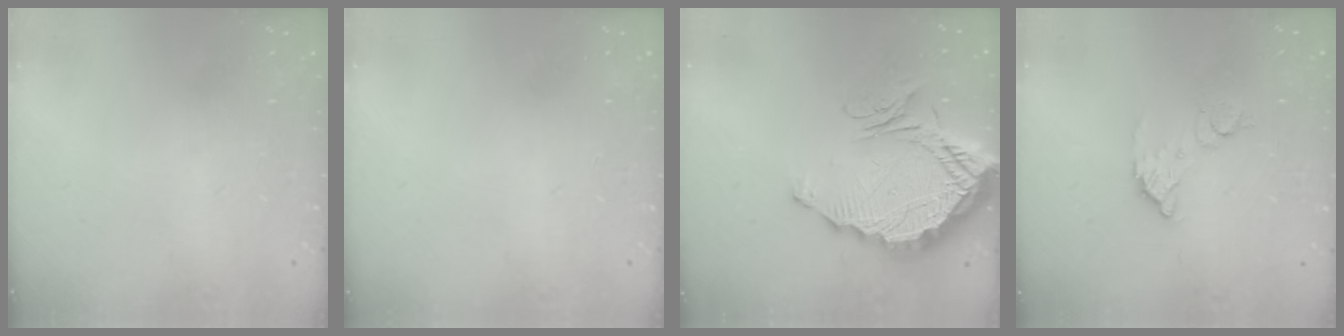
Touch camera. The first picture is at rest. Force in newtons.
{"total": 0.0}
{"total": 15.2, "press": 15.2, "slide": 1.3}
{"total": 7.2, "press": 7.2, "slide": 0.5}